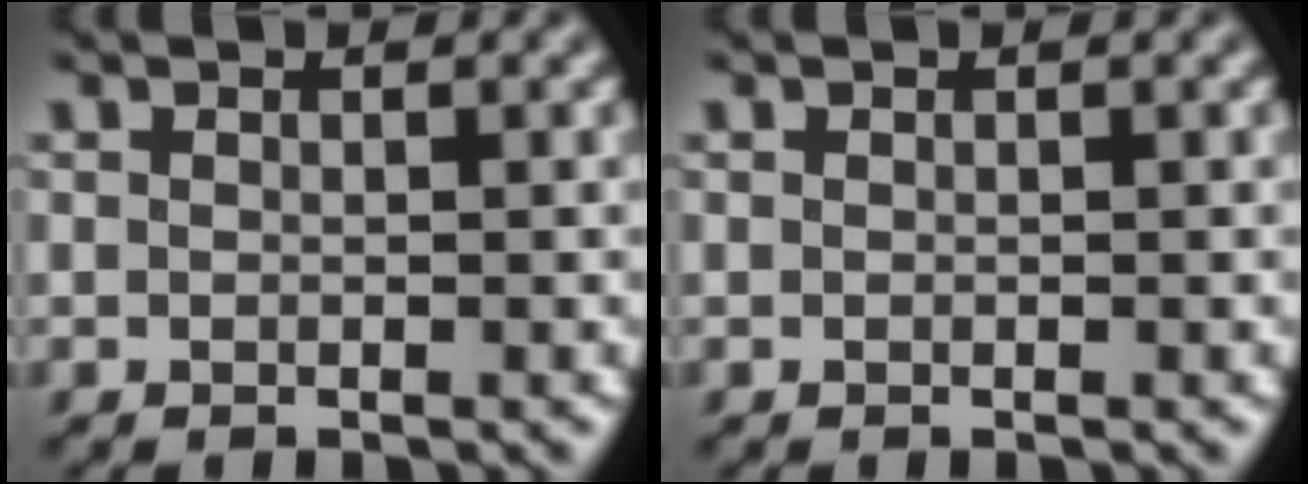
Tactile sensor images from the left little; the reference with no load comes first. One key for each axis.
{"total": 0.0}